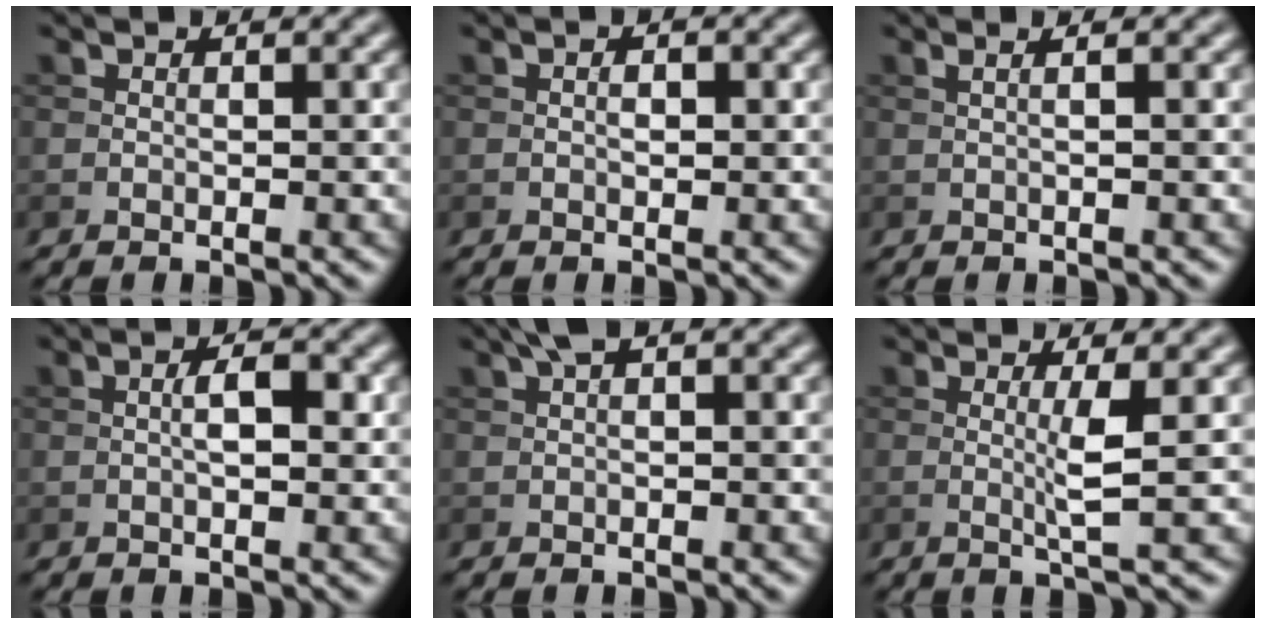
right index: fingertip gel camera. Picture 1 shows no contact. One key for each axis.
{"total": 1.0, "fx": 0.0, "fy": 0.5, "fz": 0.8, "tx": -0.012, "ty": -0.002, "tz": 0.000}
{"total": 2.5, "fx": 0.9, "fy": 1.0, "fz": 2.0, "tx": -0.013, "ty": 0.005, "tz": -0.010}
{"total": 2.5, "fx": 0.2, "fy": 0.8, "fz": 2.4, "tx": -0.041, "ty": 0.002, "tz": 0.000}
{"total": 1.6, "fx": 0.6, "fy": 0.4, "fz": 1.4, "tx": -0.030, "ty": 0.009, "tz": 0.011}
{"total": 2.6, "fx": 0.2, "fy": 0.1, "fz": 2.6, "tx": -0.051, "ty": -0.003, "tz": -0.003}